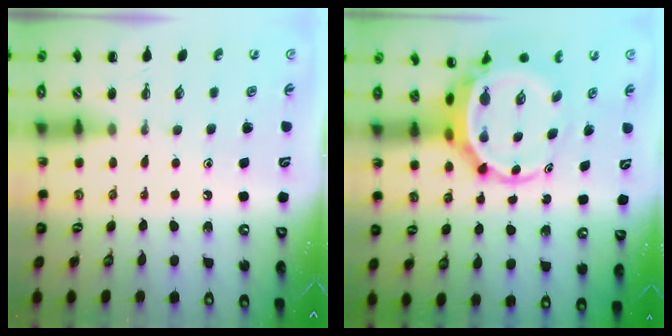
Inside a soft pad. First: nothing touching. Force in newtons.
{"total": 5.9, "press": 5.6, "slide": 1.8}